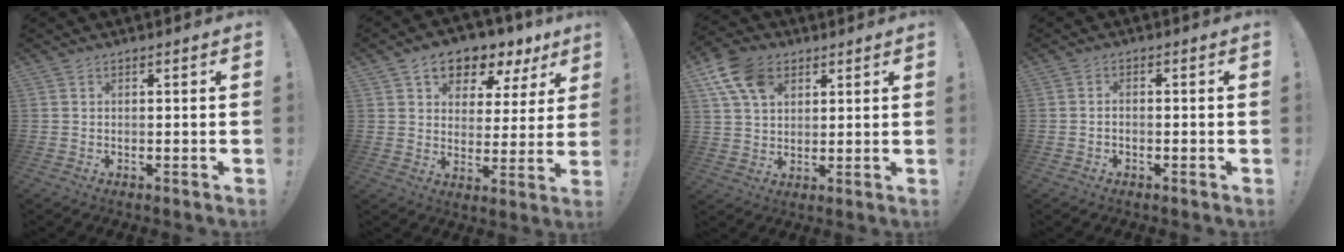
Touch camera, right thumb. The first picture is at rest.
{"total": 9.1, "force": [5.8, 5.7, 4.1], "torque": [-0.060, -0.042, 0.105]}
{"total": 12.5, "force": [5.9, 8.8, 6.7], "torque": [-0.121, -0.016, 0.115]}
{"total": 1.2, "force": [-0.8, 0.5, 0.7], "torque": [-0.011, 0.004, -0.015]}